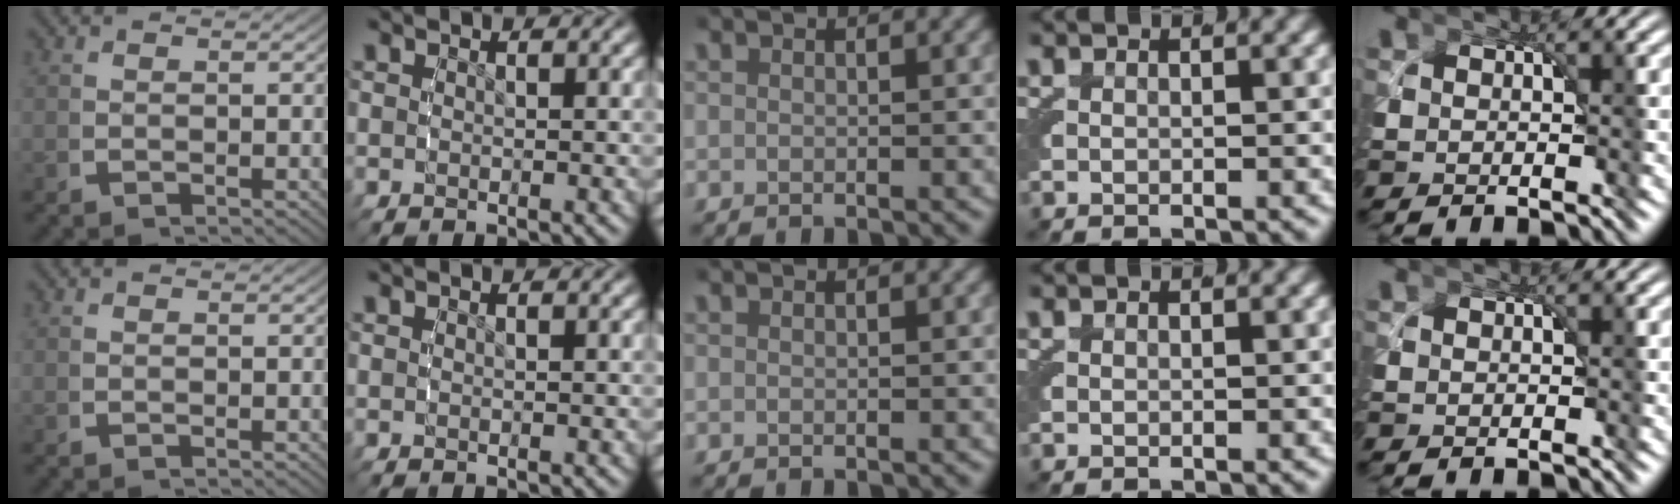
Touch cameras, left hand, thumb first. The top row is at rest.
{}